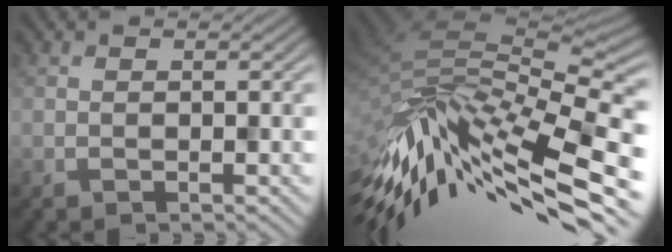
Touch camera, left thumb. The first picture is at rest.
{"total": 14.2, "force": [-6.0, 6.0, 11.4], "torque": [-0.264, -0.006, -0.100]}